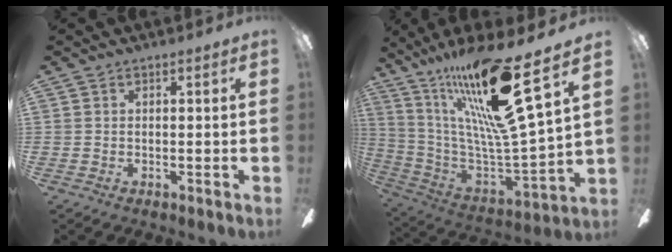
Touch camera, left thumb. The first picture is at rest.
{"total": 26.3, "force": [16.4, 4.2, 20.2], "torque": [-0.371, -0.101, 0.258]}